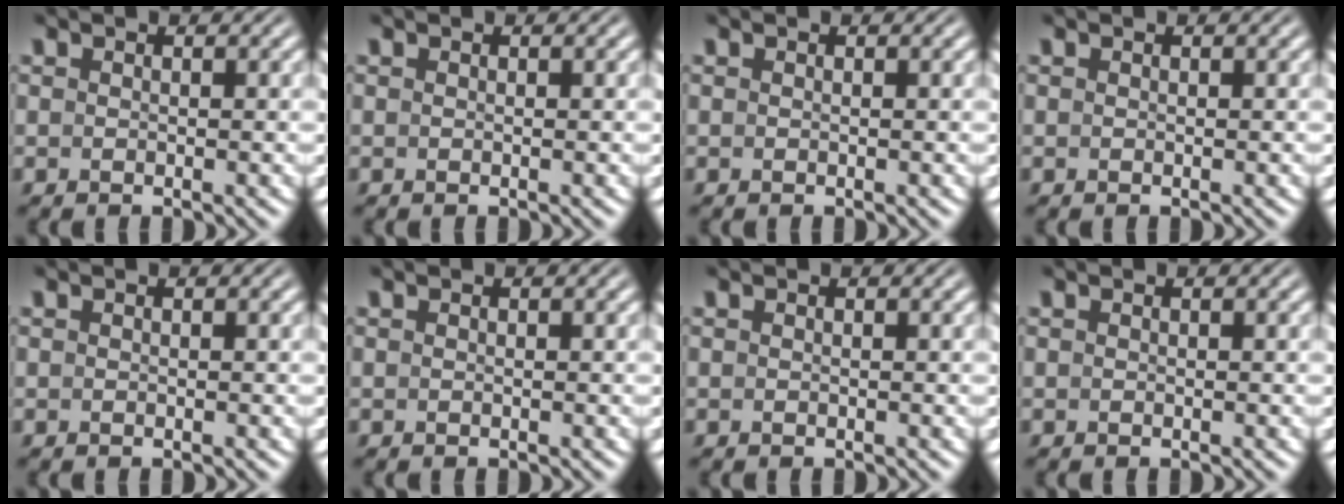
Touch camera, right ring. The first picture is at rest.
{"total": 0.0}
{"total": 0.0}
{"total": 0.0}
{"total": 0.0}
{"total": 0.0}
{"total": 0.0}
{"total": 0.0}